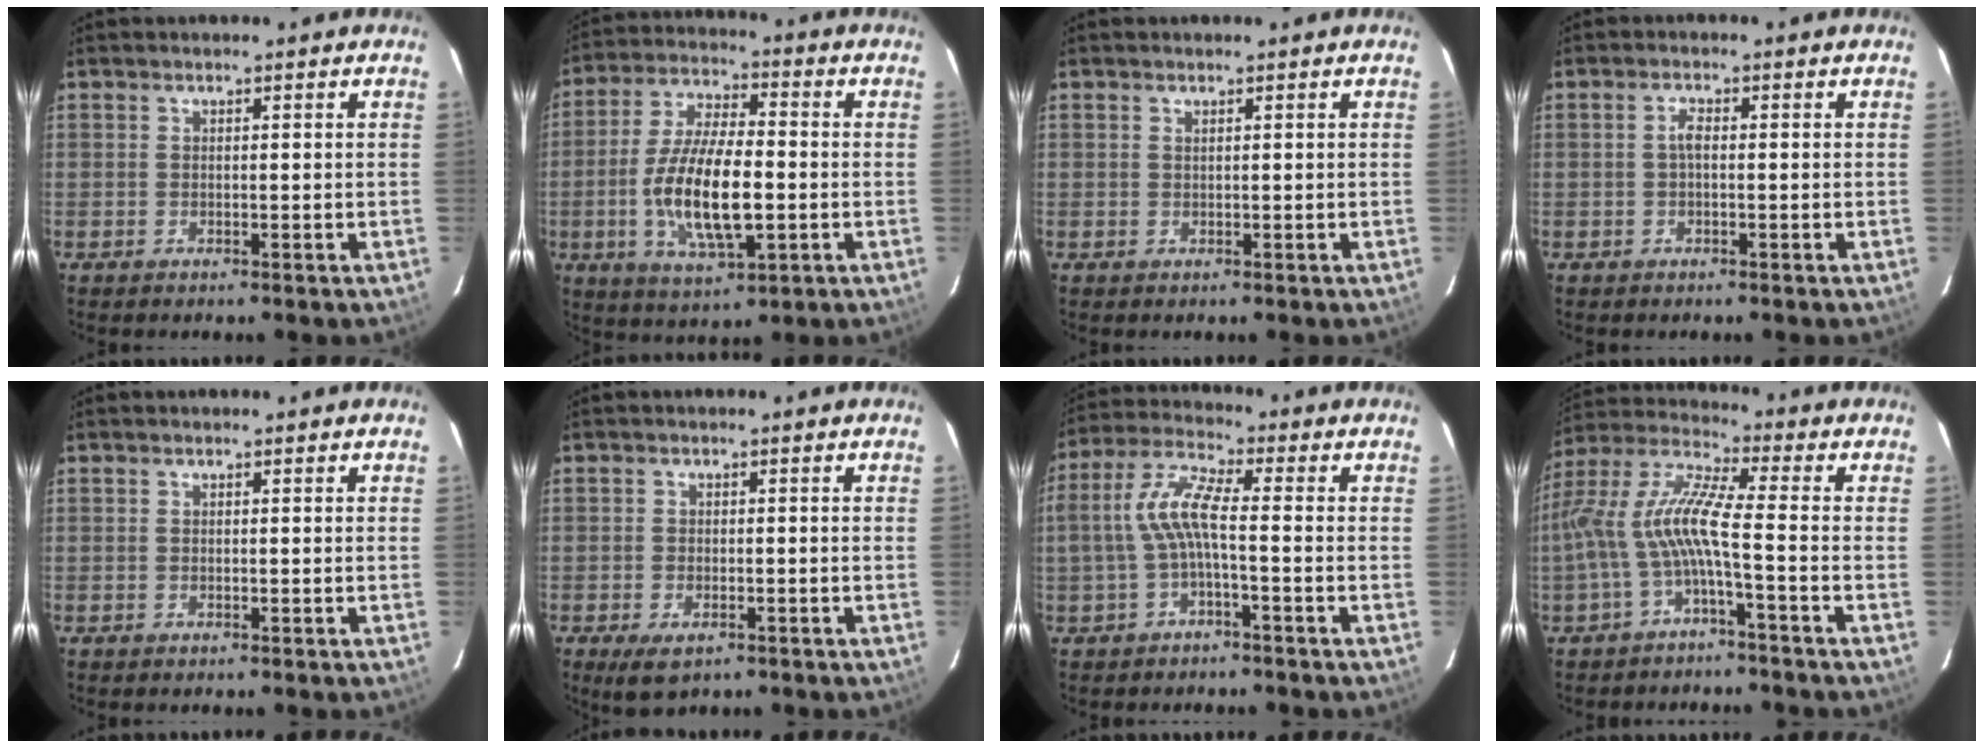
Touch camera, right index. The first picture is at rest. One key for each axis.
{"total": 15.0, "fx": -2.8, "fy": 5.2, "fz": 13.8, "tx": -0.275, "ty": -0.007, "tz": -0.048}
{"total": 2.0, "fx": 1.7, "fy": 0.0, "fz": 1.0, "tx": -0.018, "ty": -0.003, "tz": 0.029}
{"total": 1.6, "fx": -0.2, "fy": 0.7, "fz": 1.4, "tx": -0.030, "ty": 0.007, "tz": -0.005}
{"total": 0.0}
{"total": 4.4, "fx": -2.5, "fy": 2.3, "fz": 2.8, "tx": -0.062, "ty": -0.015, "tz": -0.041}
{"total": 6.8, "fx": -1.3, "fy": 1.2, "fz": 6.6, "tx": -0.152, "ty": 0.014, "tz": -0.024}
{"total": 10.0, "fx": -2.7, "fy": 1.0, "fz": 9.6, "tx": -0.206, "ty": 0.012, "tz": -0.053}